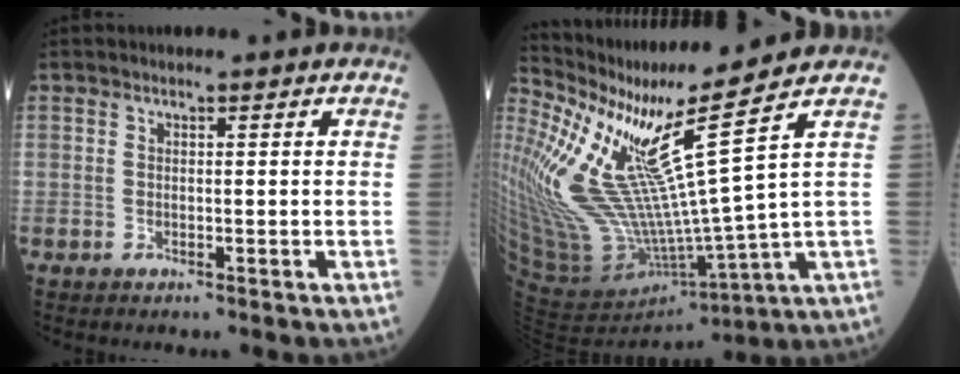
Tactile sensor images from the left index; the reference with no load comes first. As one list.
[{"total": 18.9, "force": [10.7, -2.4, 15.4], "torque": [-0.297, -0.042, 0.212]}]